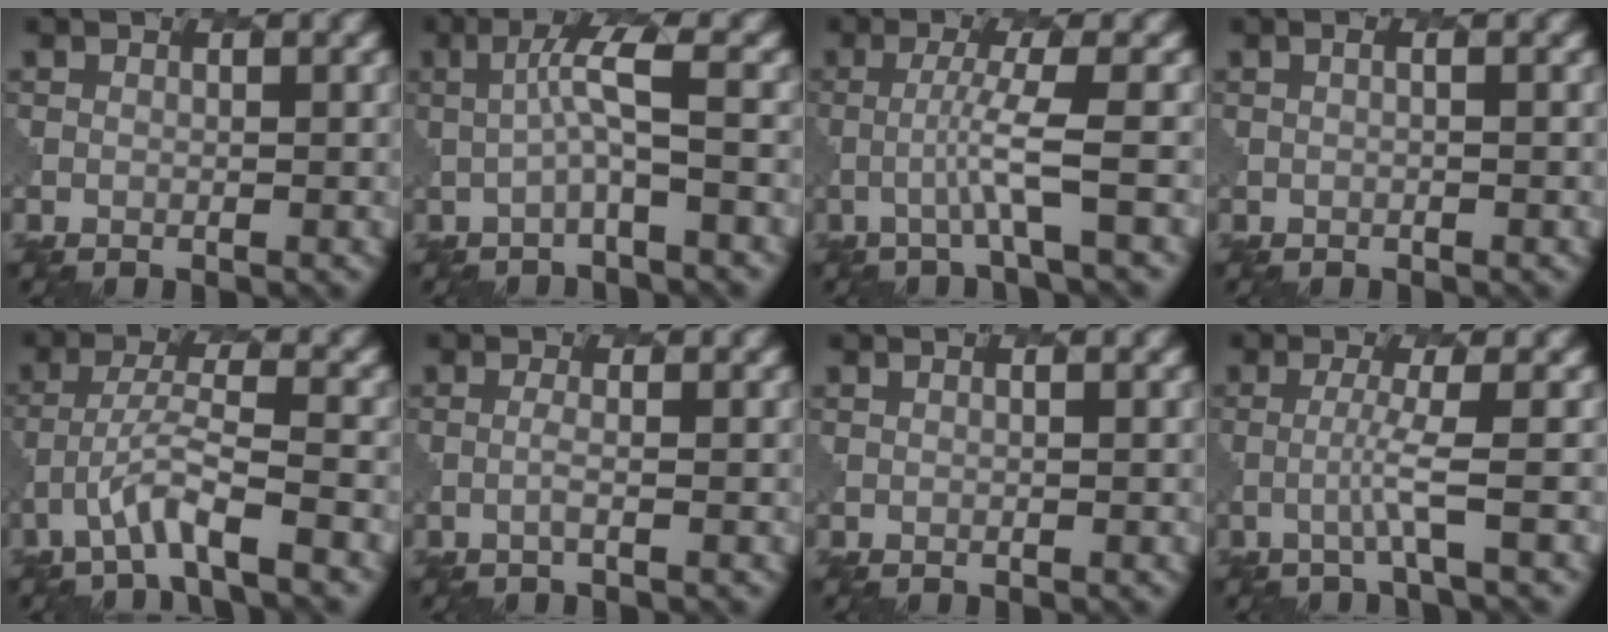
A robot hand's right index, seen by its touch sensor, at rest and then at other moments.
{"total": 3.3, "force": [0.0, 0.4, 3.3], "torque": [-0.059, 0.007, -0.005]}
{"total": 3.1, "force": [-0.6, 0.2, 3.0], "torque": [-0.053, 0.004, -0.021]}
{"total": 0.7, "force": [0.0, 0.2, 0.7], "torque": [-0.008, 0.000, -0.003]}
{"total": 4.1, "force": [-2.5, 0.5, 3.3], "torque": [-0.063, 0.007, -0.049]}
{"total": 1.0, "force": [-0.1, 0.3, 1.0], "torque": [-0.014, 0.001, -0.007]}
{"total": 0.6, "force": [0.4, 0.2, 0.4], "torque": [-0.004, -0.004, 0.003]}
{"total": 2.4, "force": [-0.4, 0.2, 2.3], "torque": [-0.041, 0.000, -0.019]}